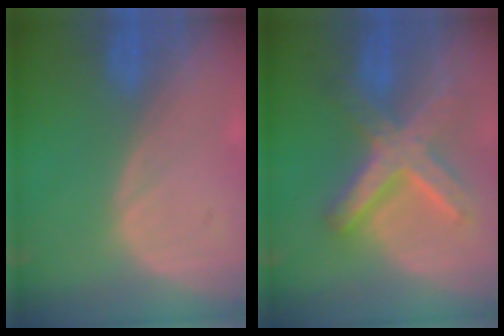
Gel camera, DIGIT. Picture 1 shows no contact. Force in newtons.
{"total": 8.8, "press": 8.8, "slide": 0.7}